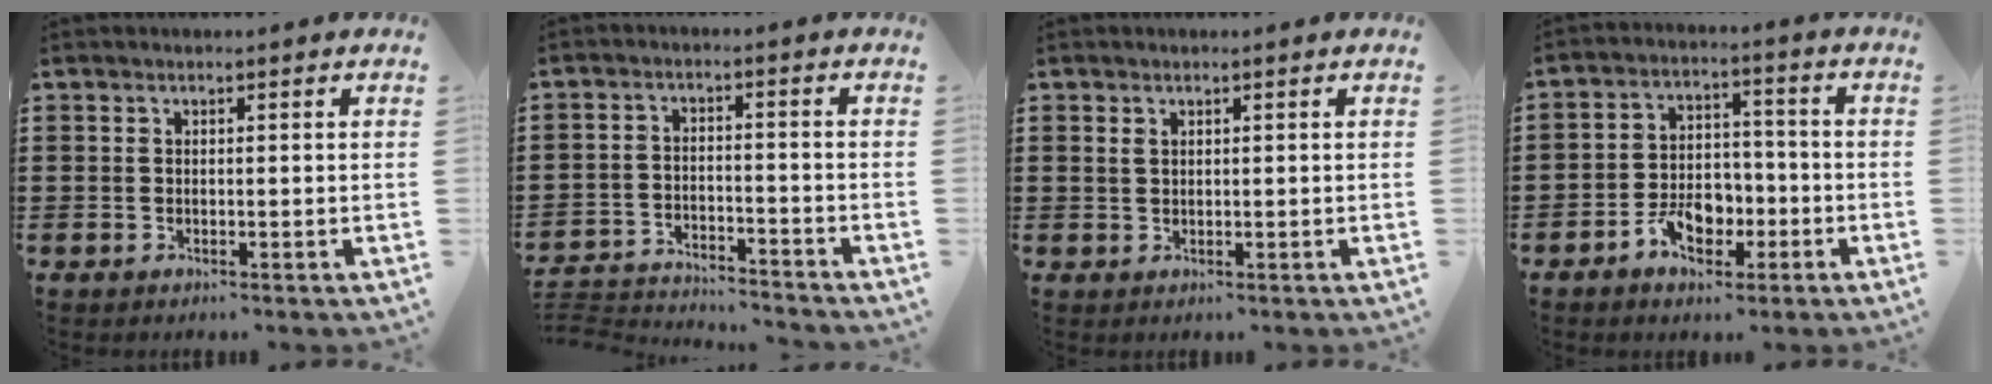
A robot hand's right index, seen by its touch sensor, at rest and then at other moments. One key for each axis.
{"total": 3.7, "fx": -3.7, "fy": 0.3, "fz": 0.3, "tx": -0.019, "ty": 0.002, "tz": -0.081}
{"total": 0.8, "fx": 0.4, "fy": 0.6, "fz": 0.4, "tx": -0.010, "ty": 0.003, "tz": 0.009}
{"total": 6.8, "fx": -3.1, "fy": 4.4, "fz": 4.2, "tx": -0.060, "ty": 0.005, "tz": -0.056}